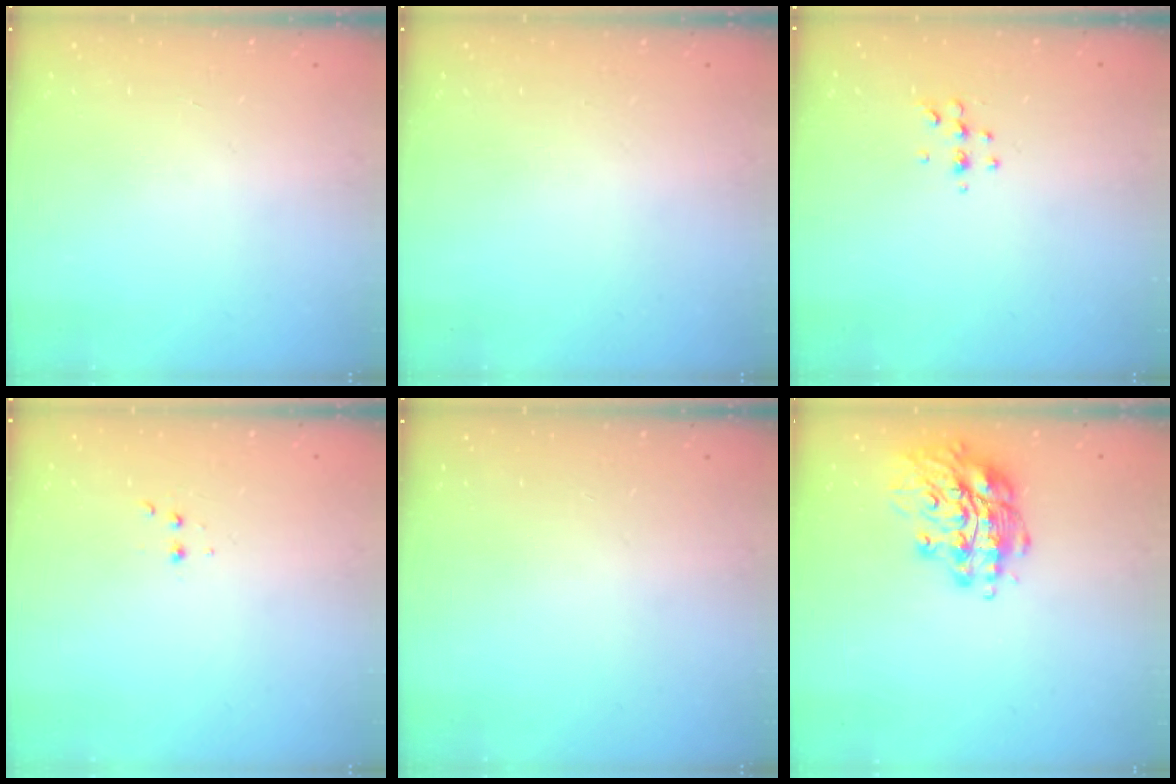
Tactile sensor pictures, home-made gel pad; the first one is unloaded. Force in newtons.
{"total": 0.0}
{"total": 5.3, "press": 5.1, "slide": 1.5}
{"total": 2.5, "press": 2.4, "slide": 0.5}
{"total": 0.0}
{"total": 16.0, "press": 15.9, "slide": 1.6}